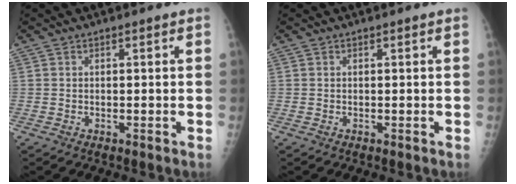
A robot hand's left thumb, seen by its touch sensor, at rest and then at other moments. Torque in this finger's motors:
{"motor_torque": [0.00, 0.00, -0.02, -0.02, 0.00]}